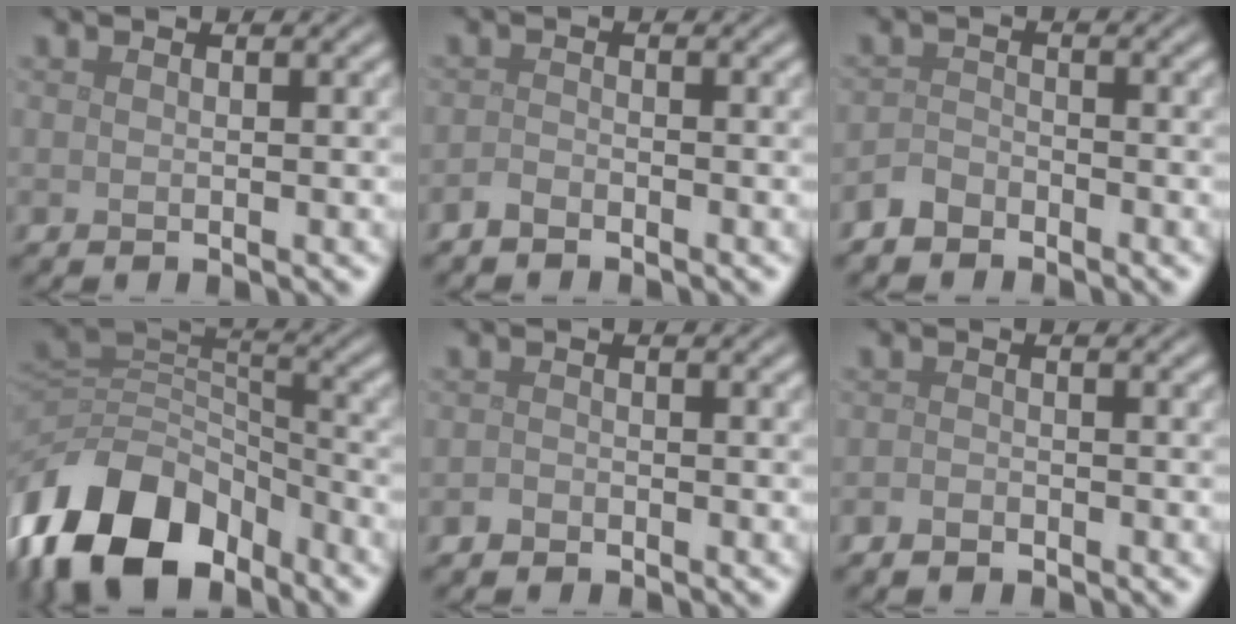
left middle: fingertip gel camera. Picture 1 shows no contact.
{"total": 1.0, "force": [-0.9, 0.3, 0.3], "torque": [-0.007, 0.001, -0.021]}
{"total": 1.9, "force": [-1.6, 0.9, 0.3], "torque": [-0.004, 0.005, -0.039]}
{"total": 12.3, "force": [-7.6, 7.1, 6.6], "torque": [-0.126, 0.003, -0.148]}
{"total": 0.7, "force": [-0.6, 0.4, 0.1], "torque": [0.000, -0.002, -0.012]}
{"total": 0.8, "force": [-0.7, 0.3, 0.3], "torque": [-0.006, -0.002, -0.015]}